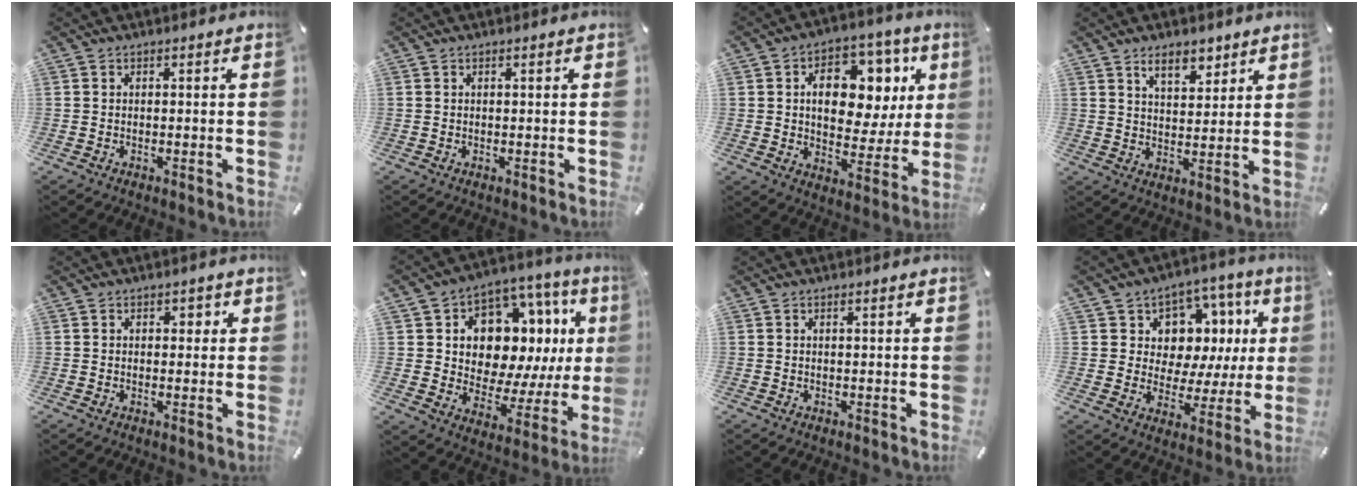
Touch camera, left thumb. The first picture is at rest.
{"total": 0.0}
{"total": 15.1, "force": [4.4, 10.6, 9.8], "torque": [-0.133, -0.019, 0.077]}
{"total": 7.4, "force": [5.2, 3.8, 3.7], "torque": [-0.046, -0.025, 0.089]}
{"total": 1.4, "force": [0.5, 1.2, 0.6], "torque": [0.003, 0.001, 0.003]}
{"total": 14.7, "force": [6.3, 10.0, 8.8], "torque": [-0.136, -0.052, 0.113]}
{"total": 0.7, "force": [0.3, 0.1, 0.6], "torque": [-0.012, 0.000, 0.006]}
{"total": 9.2, "force": [3.6, 8.0, 2.8], "torque": [-0.036, -0.045, 0.067]}